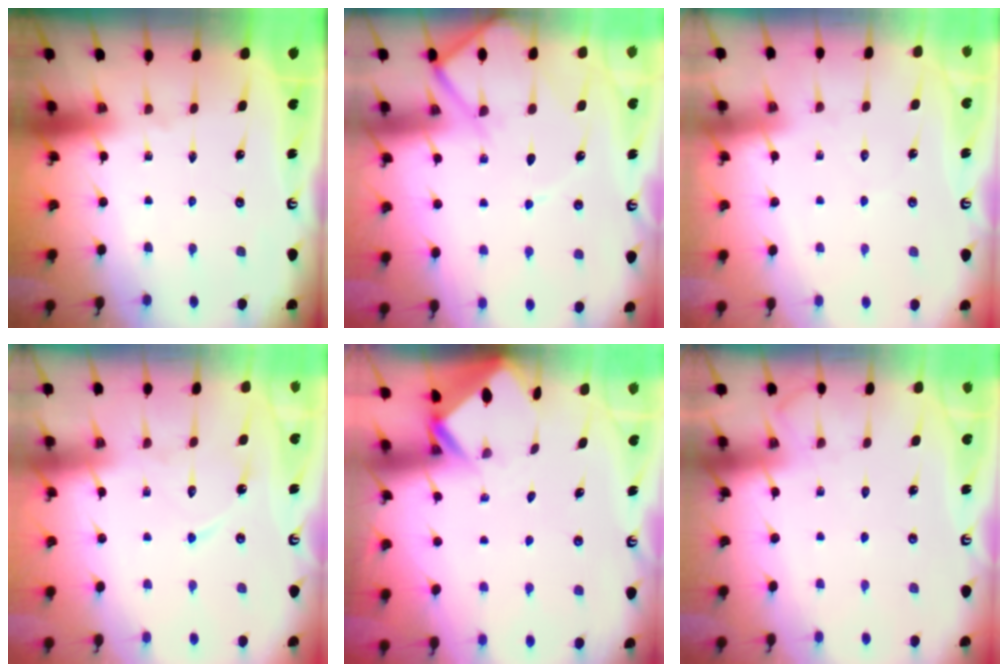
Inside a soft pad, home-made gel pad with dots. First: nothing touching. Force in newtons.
{"total": 8.5, "press": 8.4, "slide": 0.9}
{"total": 4.2, "press": 4.2, "slide": 0.5}
{"total": 8.7, "press": 8.7, "slide": 0.7}
{"total": 2.6, "press": 2.6, "slide": 0.1}
{"total": 5.9, "press": 5.9, "slide": 0.8}